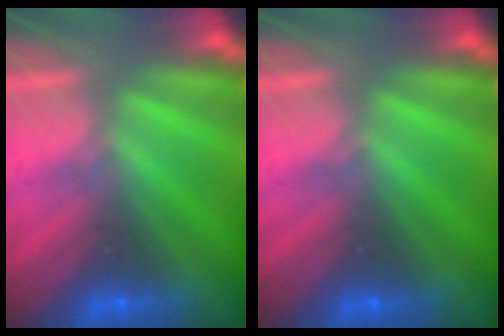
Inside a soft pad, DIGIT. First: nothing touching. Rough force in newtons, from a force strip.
{"total": 0.0}